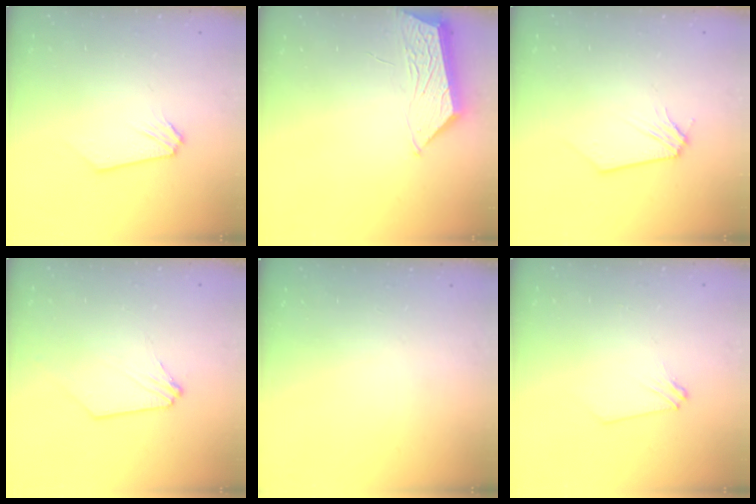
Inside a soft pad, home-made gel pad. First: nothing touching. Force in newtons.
{"total": 4.9, "press": 4.8, "slide": 0.6}
{"total": 0.0}
{"total": 0.7, "press": 0.7, "slide": 0.0}
{"total": 0.0}
{"total": 1.6, "press": 1.6, "slide": 0.3}